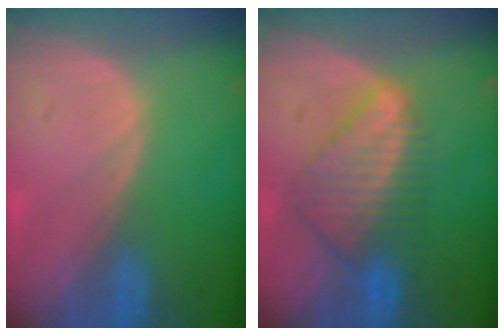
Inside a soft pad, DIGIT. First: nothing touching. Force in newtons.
{"total": 8.1, "press": 7.2, "slide": 3.7}